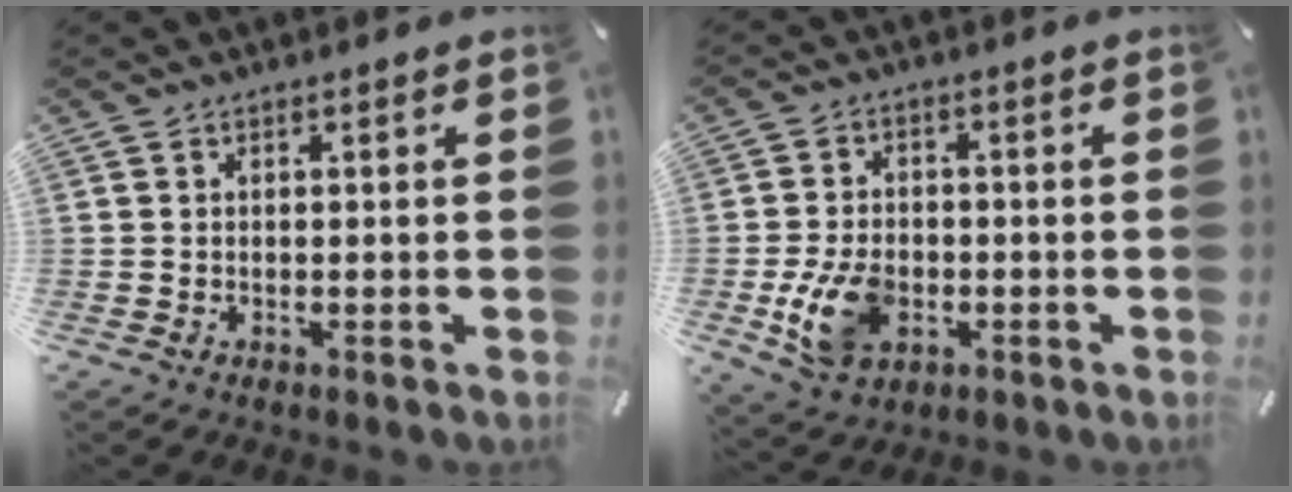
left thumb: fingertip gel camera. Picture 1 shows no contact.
{"total": 10.4, "force": [-2.7, 7.3, 6.9], "torque": [-0.143, 0.005, -0.046]}